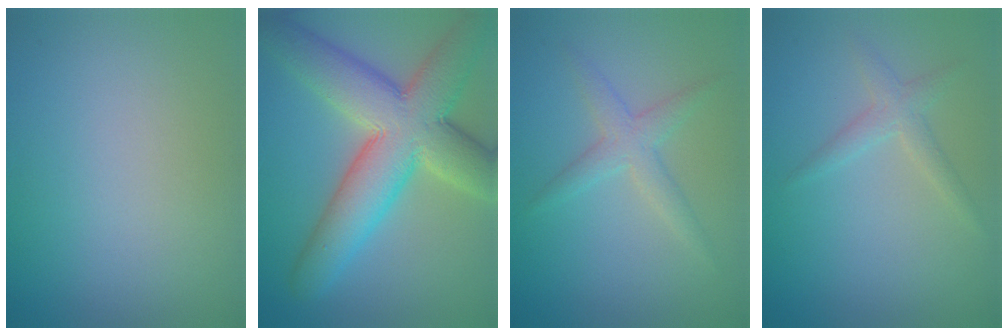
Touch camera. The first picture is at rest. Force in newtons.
{"total": 10.9, "press": 10.9, "slide": 0.6}
{"total": 2.4, "press": 2.4, "slide": 0.0}
{"total": 1.7, "press": 1.7, "slide": 0.1}